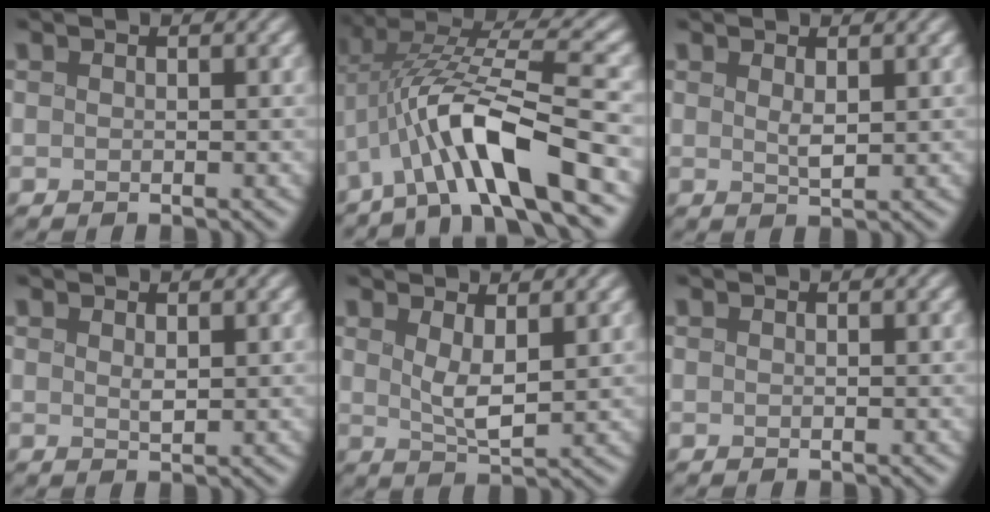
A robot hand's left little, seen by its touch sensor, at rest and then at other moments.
{"total": 9.3, "force": [-3.7, 2.2, 8.3], "torque": [-0.148, 0.019, -0.076]}
{"total": 1.3, "force": [0.6, 0.4, 1.0], "torque": [-0.018, -0.005, 0.011]}
{"total": 0.9, "force": [0.5, 0.3, 0.7], "torque": [-0.011, -0.003, 0.011]}
{"total": 2.9, "force": [0.9, 1.1, 2.5], "torque": [-0.051, -0.009, 0.018]}
{"total": 0.0}